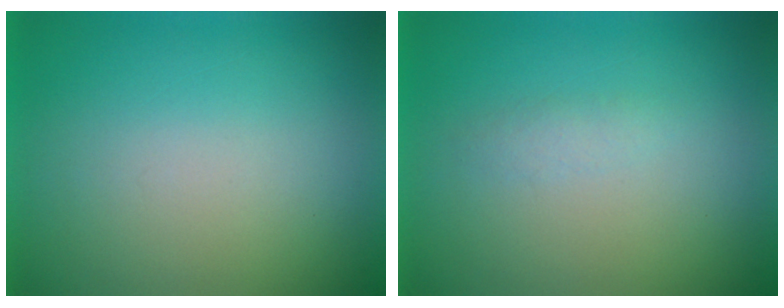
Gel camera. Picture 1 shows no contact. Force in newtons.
{"total": 1.5}